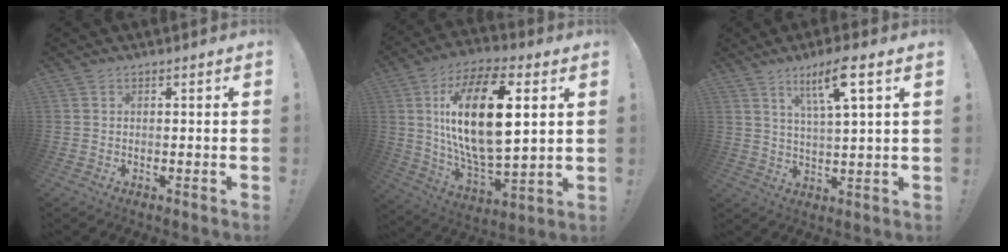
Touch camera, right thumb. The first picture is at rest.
{"total": 24.0, "force": [5.3, 10.8, 20.8], "torque": [-0.393, -0.012, 0.082]}
{"total": 9.5, "force": [5.3, 1.1, 7.8], "torque": [-0.130, -0.016, 0.082]}